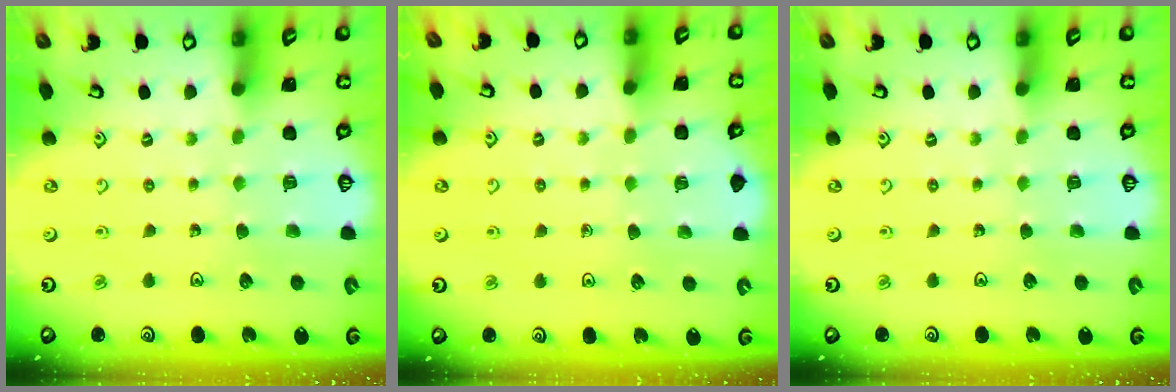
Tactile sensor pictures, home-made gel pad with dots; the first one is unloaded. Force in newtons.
{"total": 3.3, "press": 3.3, "slide": 0.4}
{"total": 0.0}